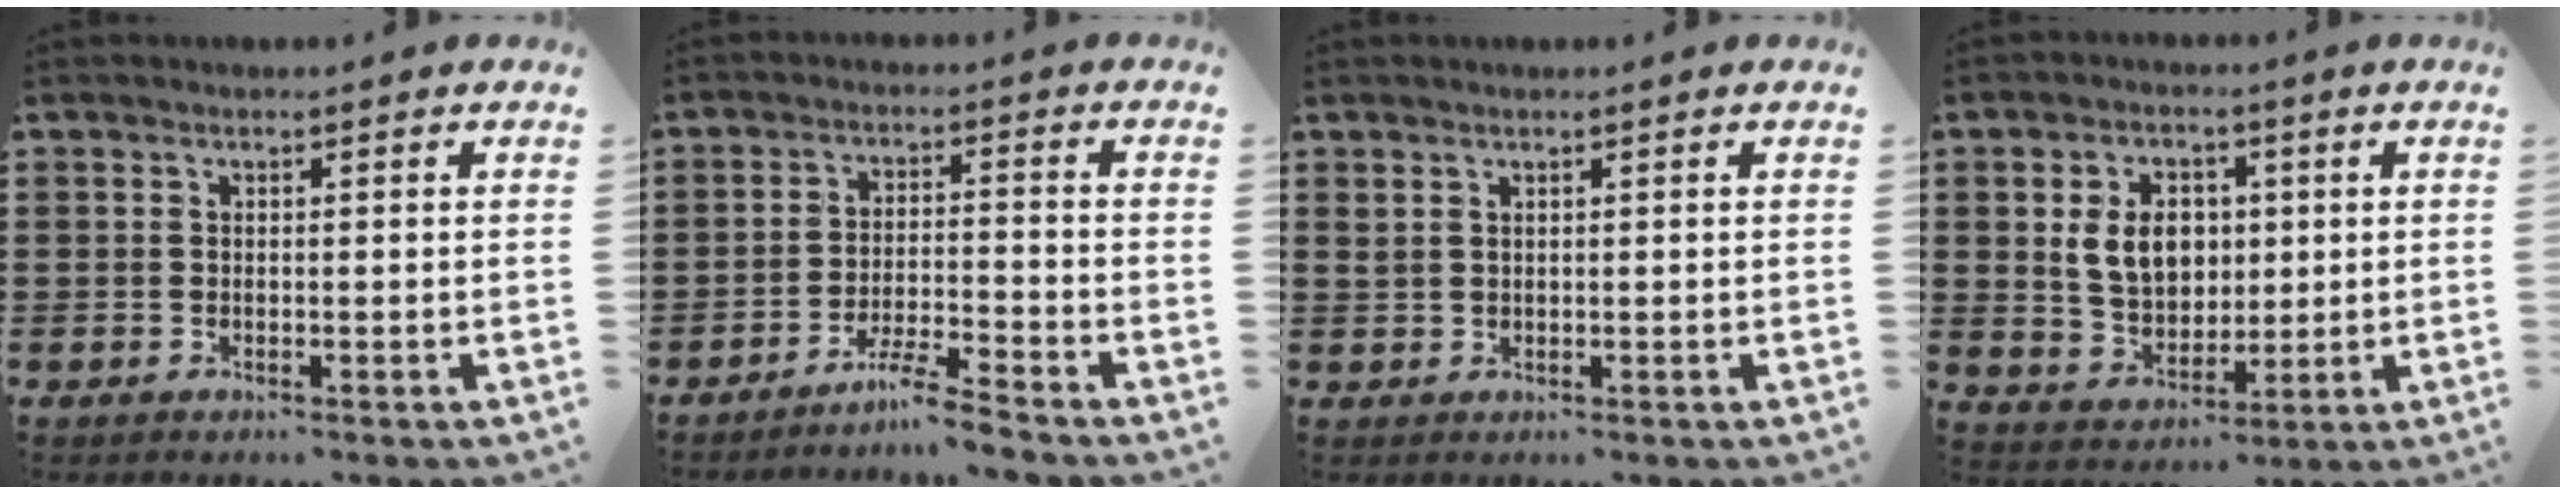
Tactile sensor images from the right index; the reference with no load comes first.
{"total": 4.9, "force": [-4.5, -0.5, 1.9], "torque": [-0.048, -0.013, -0.089]}
{"total": 0.9, "force": [0.8, 0.4, 0.2], "torque": [-0.005, 0.003, 0.016]}
{"total": 7.7, "force": [1.3, 5.9, 4.7], "torque": [-0.102, 0.011, 0.019]}